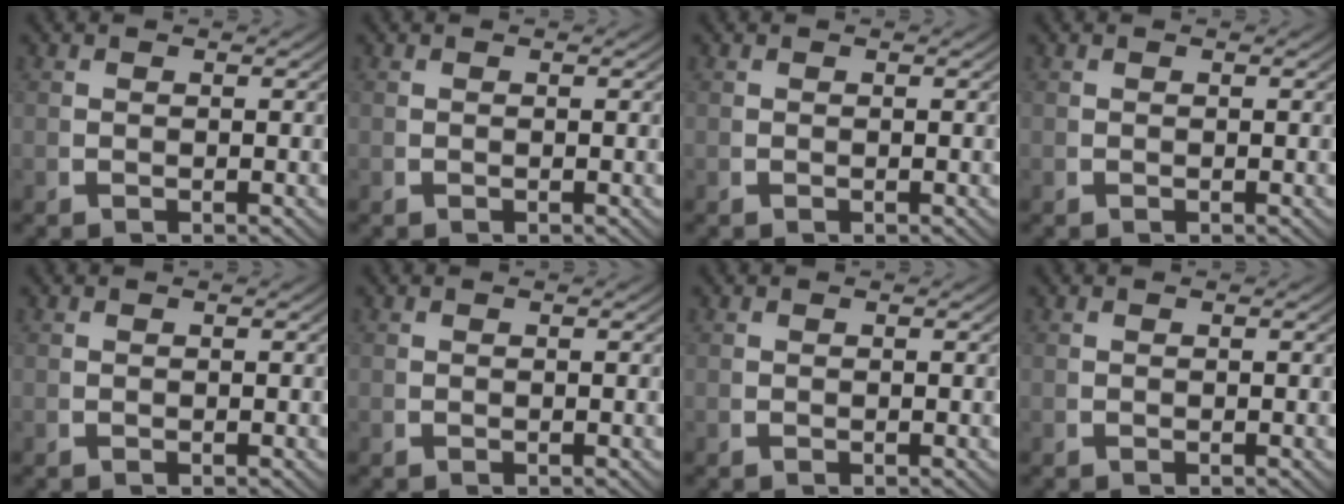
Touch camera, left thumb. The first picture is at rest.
{"total": 0.0}
{"total": 0.0}
{"total": 0.0}
{"total": 0.0}
{"total": 0.0}
{"total": 0.0}
{"total": 0.0}